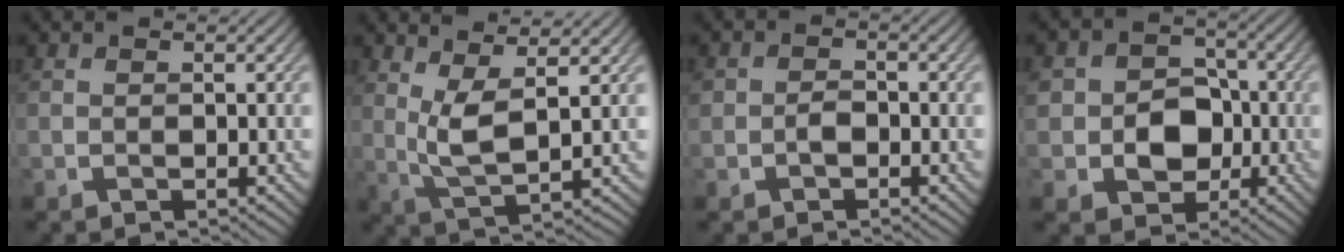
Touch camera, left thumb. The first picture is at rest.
{"total": 4.4, "force": [2.2, 0.6, 3.8], "torque": [-0.090, -0.002, 0.049]}
{"total": 1.3, "force": [-0.6, 1.0, 0.7], "torque": [-0.010, 0.008, -0.015]}
{"total": 6.9, "force": [-0.9, 5.8, 3.6], "torque": [-0.061, 0.001, -0.038]}